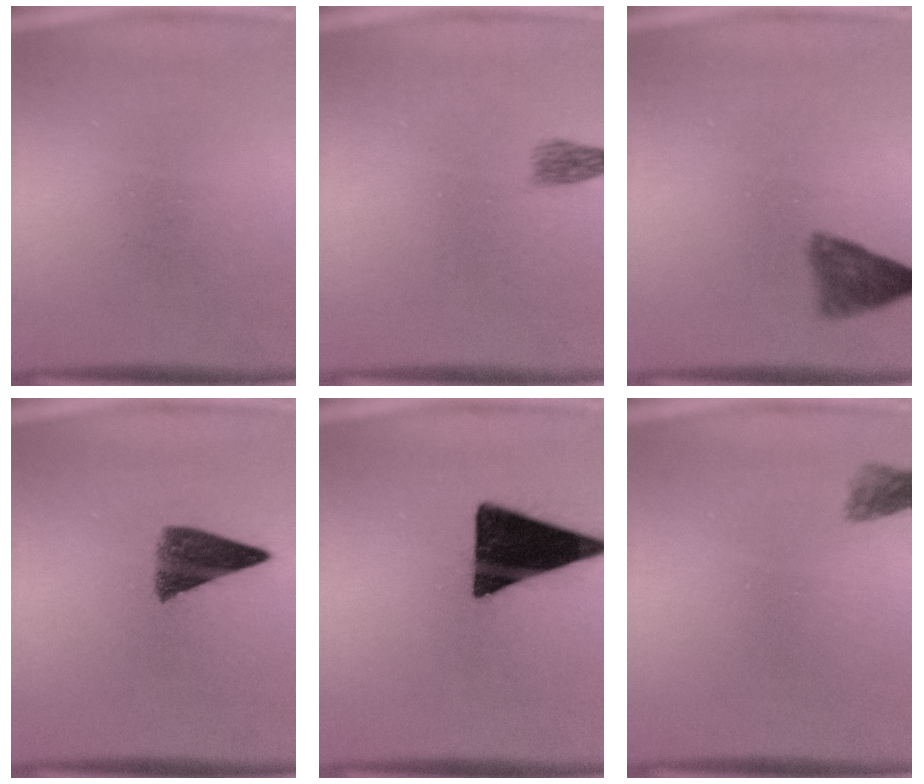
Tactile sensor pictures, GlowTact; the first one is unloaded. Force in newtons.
{"total": 1.9}
{"total": 3.1}
{"total": 6.7}
{"total": 18.1}
{"total": 1.7}